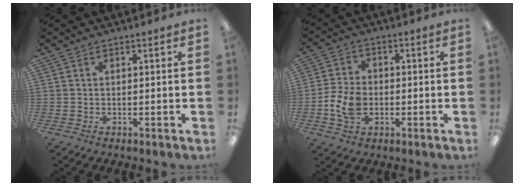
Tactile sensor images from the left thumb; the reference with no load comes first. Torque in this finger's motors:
{"motor_torque": [-0.24, 0.85, 0.05, 0.02, 0.05]}